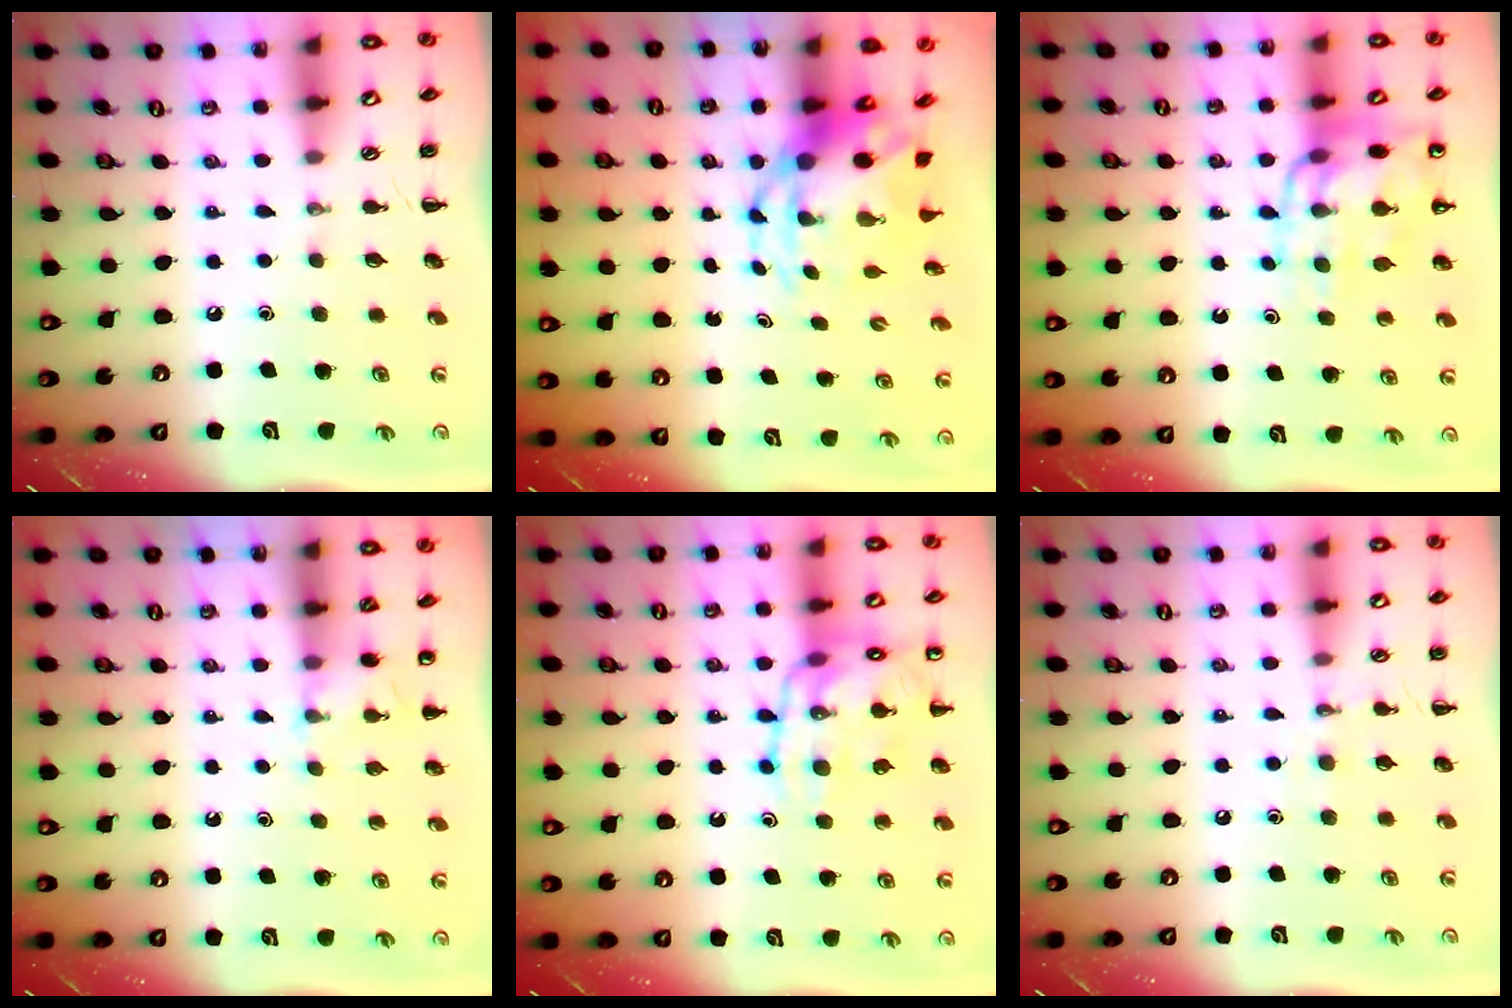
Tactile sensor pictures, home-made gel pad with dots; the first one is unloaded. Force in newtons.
{"total": 6.0, "press": 5.8, "slide": 1.6}
{"total": 13.3, "press": 13.1, "slide": 2.7}
{"total": 4.8, "press": 4.6, "slide": 1.3}
{"total": 14.5, "press": 14.3, "slide": 1.9}
{"total": 5.7, "press": 5.5, "slide": 1.6}